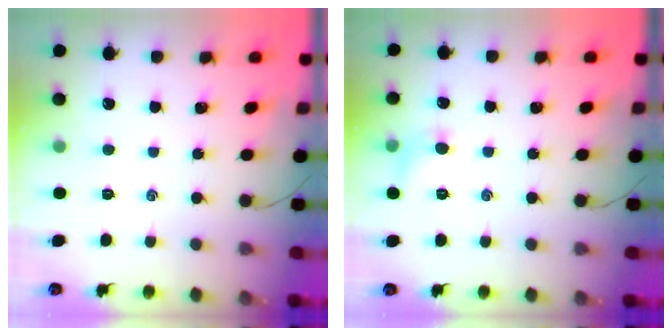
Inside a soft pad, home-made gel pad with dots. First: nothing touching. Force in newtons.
{"total": 6.6, "press": 6.4, "slide": 1.4}